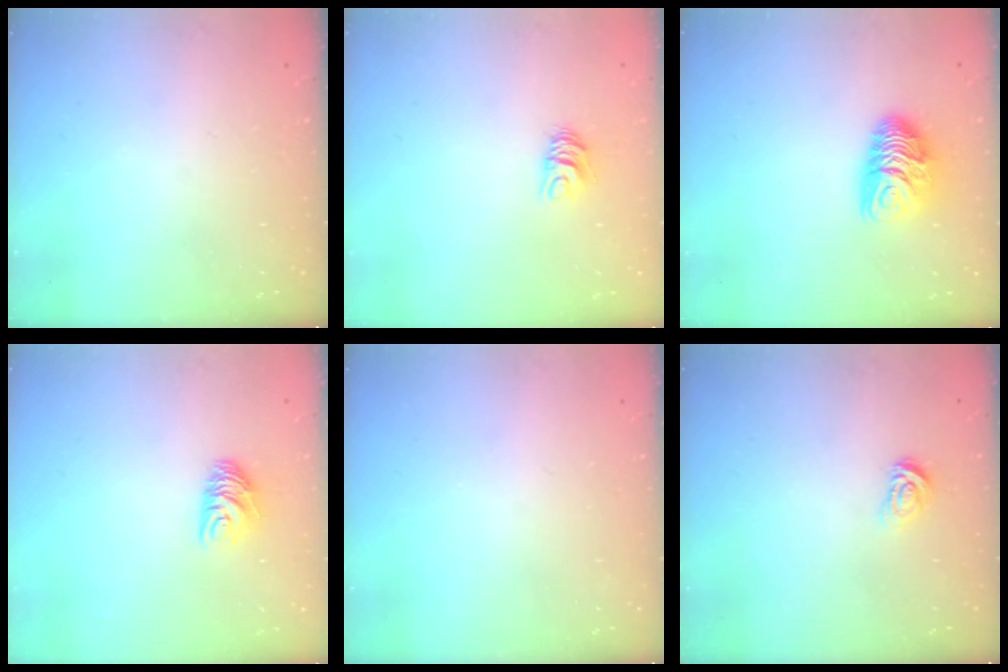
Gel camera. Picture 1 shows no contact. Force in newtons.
{"total": 6.2, "press": 6.2, "slide": 0.1}
{"total": 9.5, "press": 9.5, "slide": 0.3}
{"total": 7.3, "press": 7.3, "slide": 0.4}
{"total": 0.0}
{"total": 3.3, "press": 3.3, "slide": 0.1}